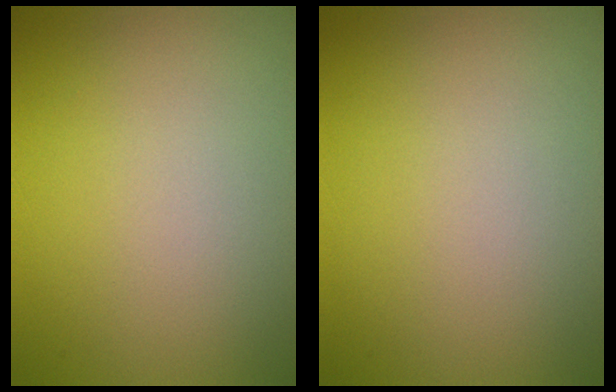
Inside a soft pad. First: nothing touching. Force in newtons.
{"total": 0.0}